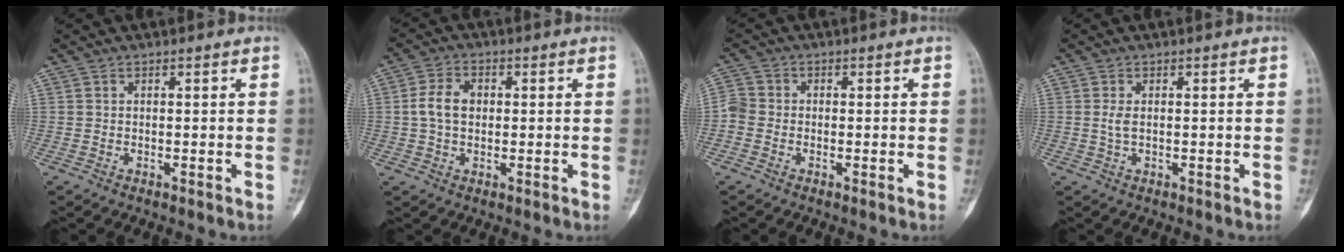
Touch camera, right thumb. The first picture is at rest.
{"total": 5.7, "force": [0.3, 4.0, 4.0], "torque": [-0.078, 0.013, 0.002]}
{"total": 3.3, "force": [-0.9, 2.7, 1.5], "torque": [-0.031, 0.006, -0.030]}
{"total": 1.6, "force": [0.1, 0.7, 1.4], "torque": [-0.035, -0.001, 0.004]}